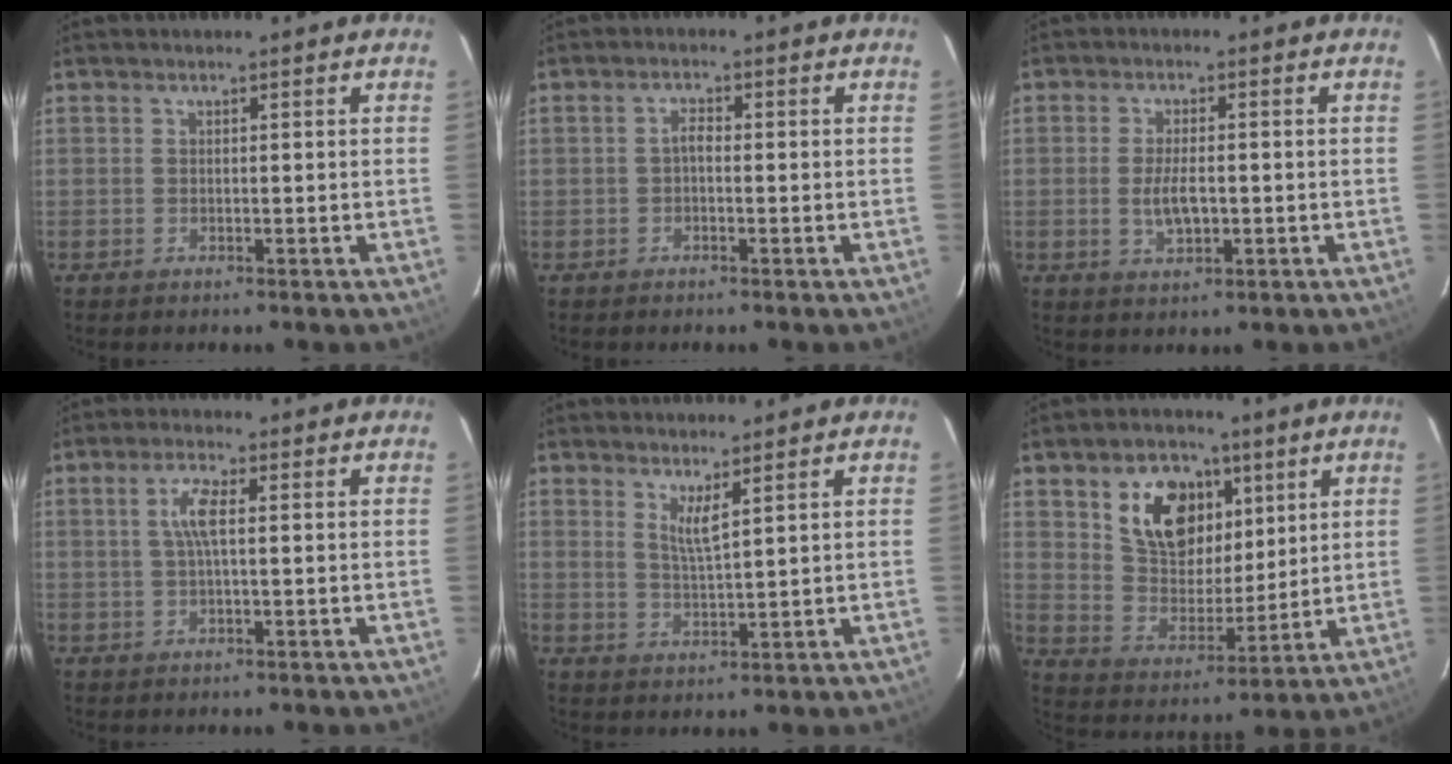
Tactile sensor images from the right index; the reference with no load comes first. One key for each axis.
{"total": 1.5, "fx": -0.4, "fy": 0.7, "fz": 1.2, "tx": -0.025, "ty": 0.008, "tz": -0.010}
{"total": 4.7, "fx": -0.8, "fy": 2.1, "fz": 4.2, "tx": -0.082, "ty": -0.005, "tz": -0.010}
{"total": 4.2, "fx": 0.6, "fy": 0.9, "fz": 4.1, "tx": -0.082, "ty": 0.006, "tz": 0.012}
{"total": 3.3, "fx": 2.1, "fy": 0.0, "fz": 2.6, "tx": -0.050, "ty": -0.011, "tz": 0.037}
{"total": 13.9, "fx": 6.2, "fy": 9.3, "fz": 8.3, "tx": -0.159, "ty": 0.020, "tz": 0.123}